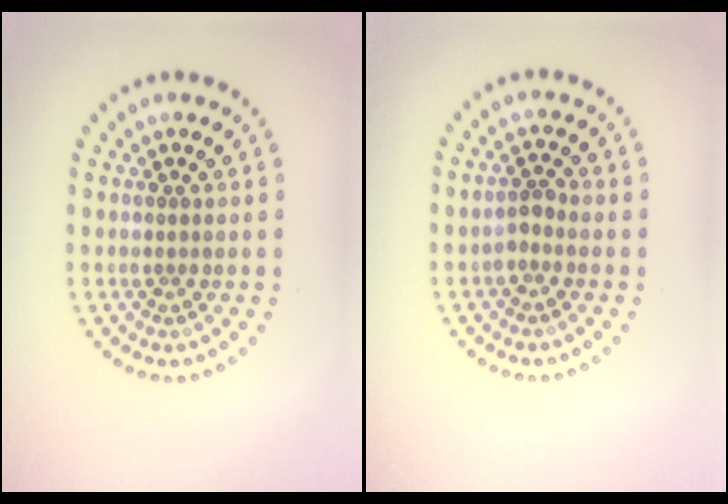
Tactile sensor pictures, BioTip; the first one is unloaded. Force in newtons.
{"total": 1.1, "press": 1.0, "slide": 0.5}